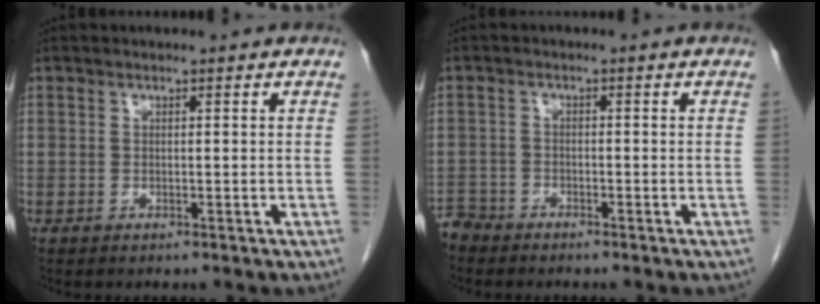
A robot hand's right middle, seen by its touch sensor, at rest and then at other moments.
{"total": 3.1, "force": [-2.9, 0.9, -0.4], "torque": [0.009, -0.004, -0.058]}